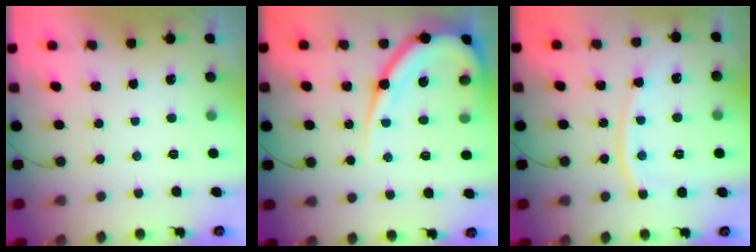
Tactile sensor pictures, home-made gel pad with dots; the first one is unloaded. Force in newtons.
{"total": 14.8, "press": 14.7, "slide": 1.6}
{"total": 10.5, "press": 10.4, "slide": 1.3}